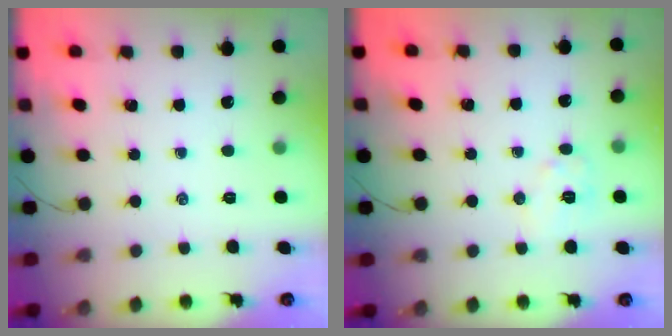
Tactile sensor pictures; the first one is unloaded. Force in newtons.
{"total": 6.2, "press": 6.2, "slide": 0.5}